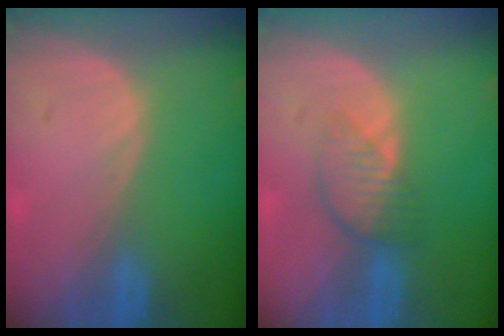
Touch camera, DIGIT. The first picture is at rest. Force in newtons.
{"total": 4.0, "press": 3.6, "slide": 1.9}